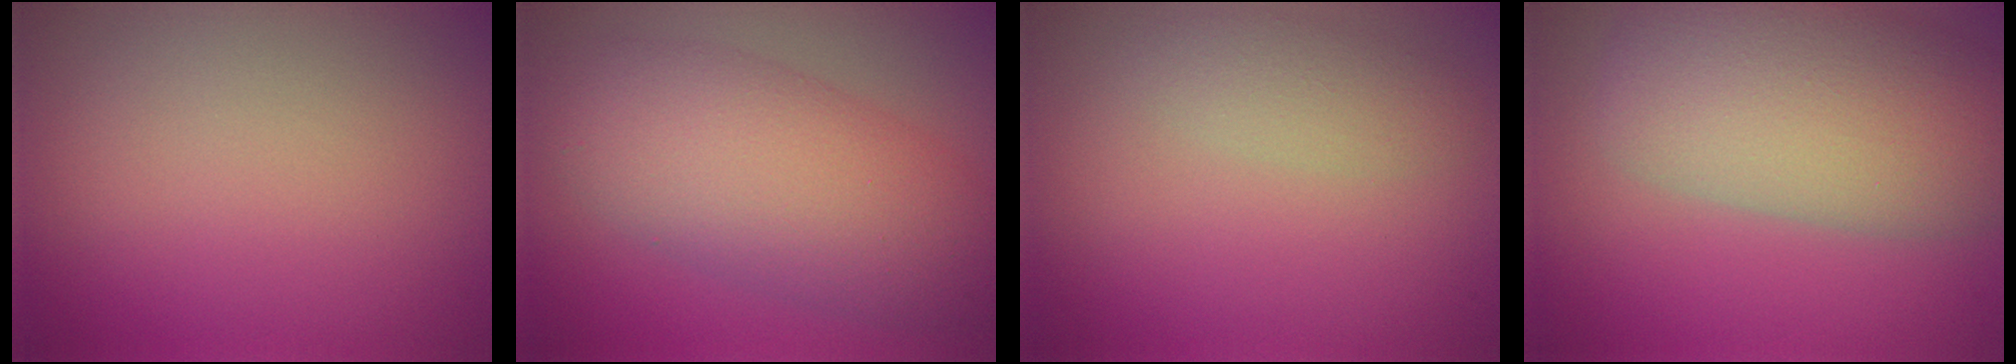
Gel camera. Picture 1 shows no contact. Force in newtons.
{"total": 8.5, "press": 8.5, "slide": 0.1}
{"total": 1.9, "press": 1.9, "slide": 0.0}
{"total": 9.6, "press": 9.6, "slide": 0.7}